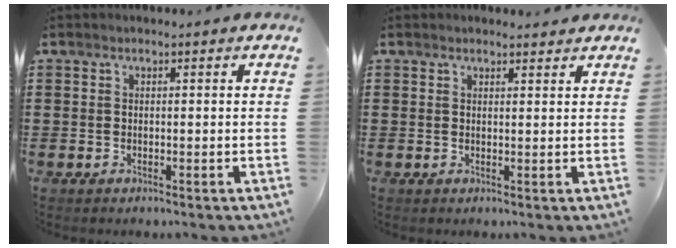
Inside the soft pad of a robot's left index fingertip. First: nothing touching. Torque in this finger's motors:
{"motor_torque": [1.79, -0.35, -0.33, -0.13]}